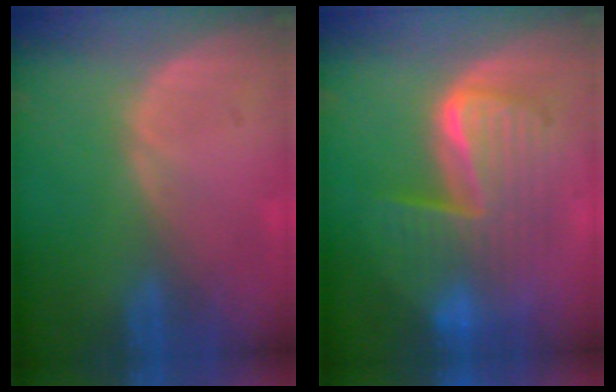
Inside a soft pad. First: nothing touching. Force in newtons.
{"total": 10.3, "press": 10.3, "slide": 0.9}